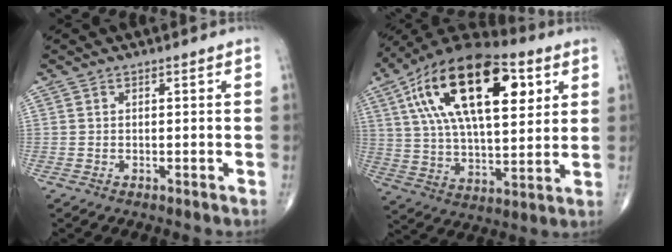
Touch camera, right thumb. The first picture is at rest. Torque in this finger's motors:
{"motor_torque": [-1.32, 2.99, 2.22, 0.54, 0.81]}